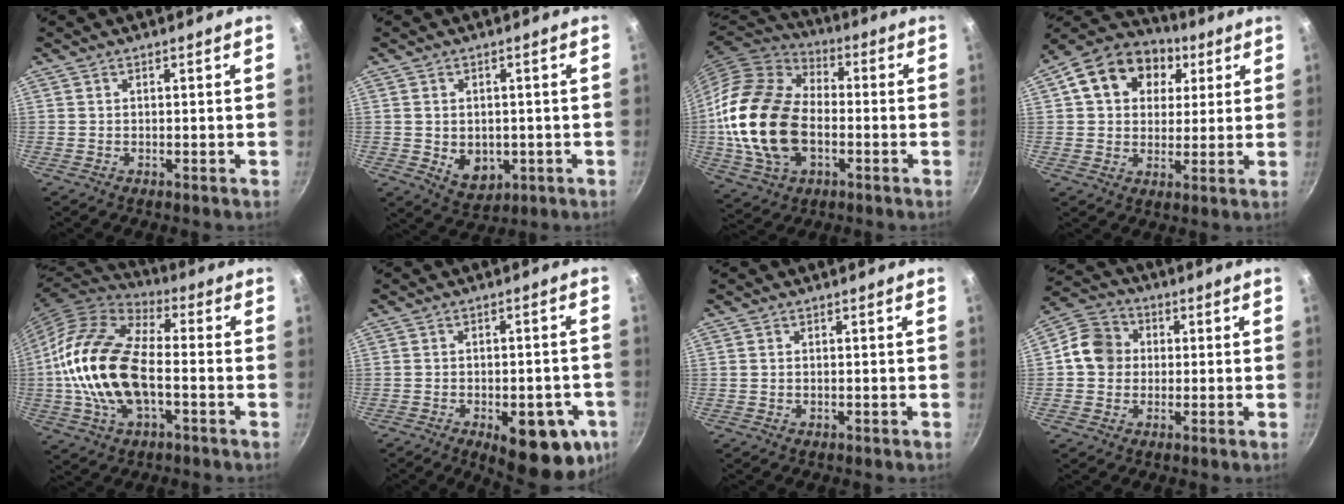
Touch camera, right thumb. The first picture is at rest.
{"total": 6.6, "force": [-0.9, 5.0, 4.2], "torque": [-0.043, -0.007, -0.002]}
{"total": 22.3, "force": [-2.7, 14.8, 16.4], "torque": [-0.302, 0.025, -0.051]}
{"total": 16.4, "force": [5.5, 12.6, 8.9], "torque": [-0.137, 0.016, 0.077]}
{"total": 20.7, "force": [-2.5, 11.0, 17.3], "torque": [-0.326, 0.032, -0.057]}
{"total": 15.9, "force": [-5.9, 7.1, 12.9], "torque": [-0.120, 0.005, -0.069]}
{"total": 0.7, "force": [0.0, 0.5, 0.5], "torque": [-0.008, 0.001, -0.001]}
{"total": 8.8, "force": [0.4, 7.8, 3.9], "torque": [-0.037, 0.017, -0.015]}